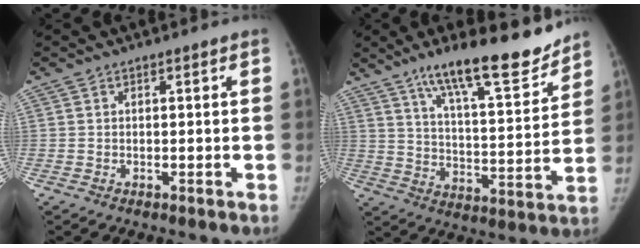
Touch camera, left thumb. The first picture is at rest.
{"total": 18.8, "force": [14.1, 4.3, 11.7], "torque": [-0.151, -0.079, 0.230]}